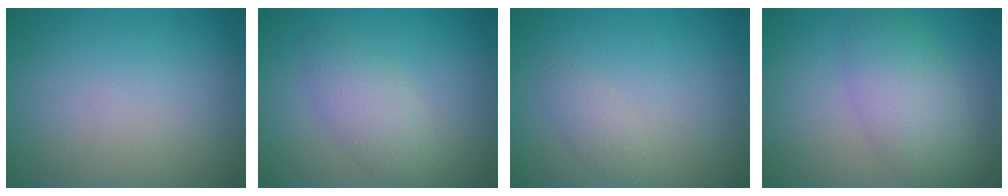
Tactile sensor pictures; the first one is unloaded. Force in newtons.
{"total": 2.9, "press": 2.9, "slide": 0.1}
{"total": 1.2, "press": 1.2, "slide": 0.0}
{"total": 5.0, "press": 5.0, "slide": 0.3}